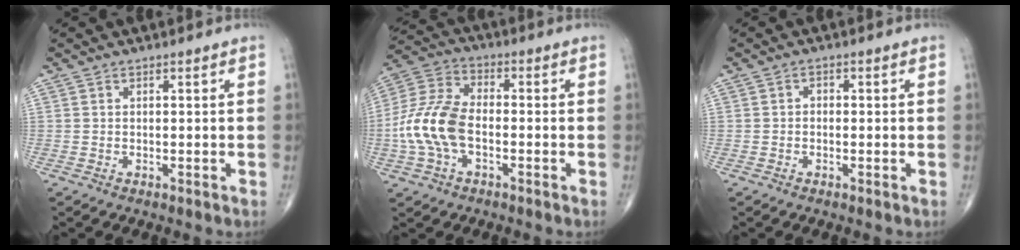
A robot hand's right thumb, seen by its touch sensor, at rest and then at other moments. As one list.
[{"total": 12.8, "force": [-2.5, 7.5, 10.1], "torque": [-0.219, 0.031, -0.054]}, {"total": 1.0, "force": [-0.2, 0.8, 0.5], "torque": [0.005, 0.004, -0.009]}]